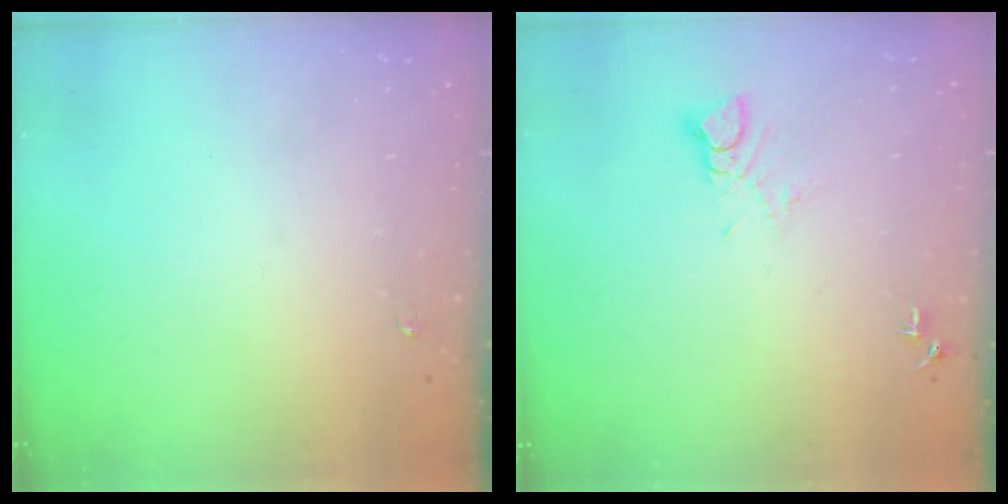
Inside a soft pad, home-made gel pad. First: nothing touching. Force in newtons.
{"total": 4.7, "press": 4.7, "slide": 0.3}